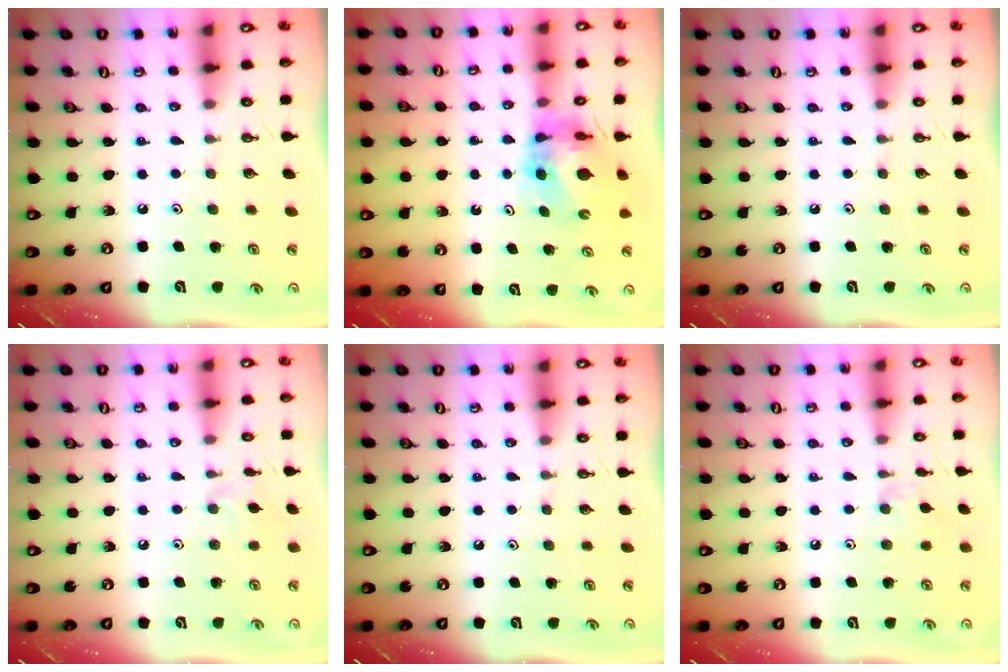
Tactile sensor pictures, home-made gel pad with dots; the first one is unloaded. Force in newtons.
{"total": 10.0, "press": 10.0, "slide": 1.0}
{"total": 0.0}
{"total": 6.2, "press": 6.1, "slide": 0.9}
{"total": 0.0}
{"total": 4.1, "press": 4.1, "slide": 0.8}